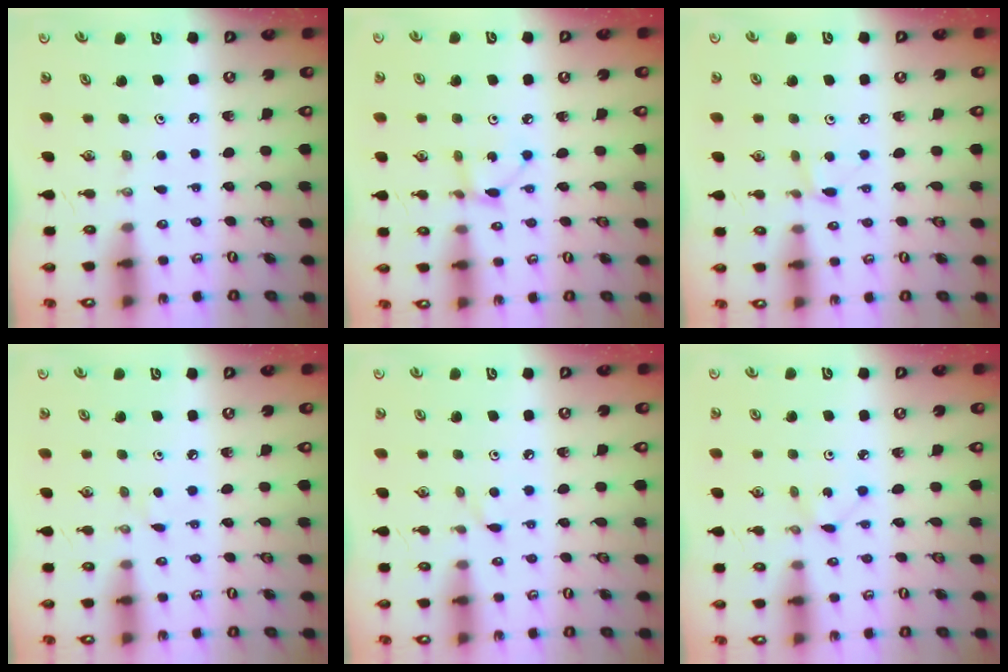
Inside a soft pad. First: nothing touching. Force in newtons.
{"total": 1.9, "press": 1.9, "slide": 0.2}
{"total": 3.7, "press": 3.7, "slide": 0.5}
{"total": 2.1, "press": 2.1, "slide": 0.3}
{"total": 3.6, "press": 3.6, "slide": 0.6}
{"total": 1.3, "press": 1.3, "slide": 0.1}